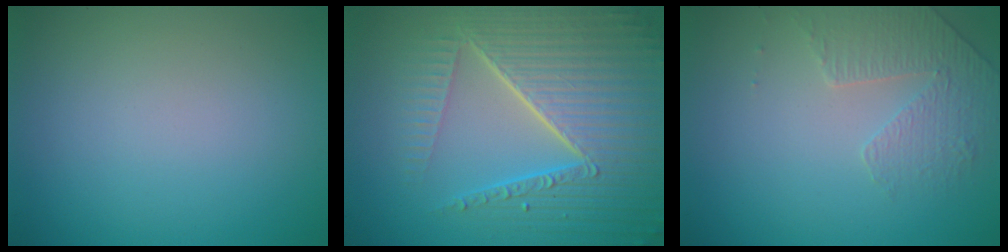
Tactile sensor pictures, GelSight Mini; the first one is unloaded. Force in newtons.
{"total": 8.6, "press": 6.0, "slide": 6.2}
{"total": 1.8, "press": 1.4, "slide": 1.0}